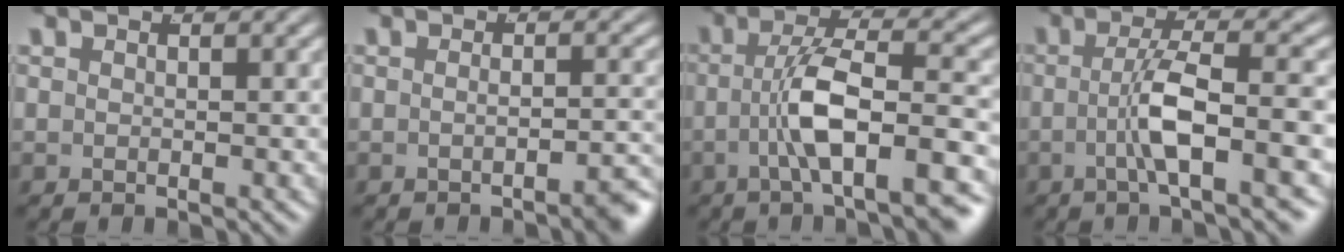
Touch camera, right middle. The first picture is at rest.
{"total": 2.7, "force": [-2.0, 0.3, 1.8], "torque": [-0.023, 0.001, -0.037]}
{"total": 6.2, "force": [-2.1, 1.3, 5.7], "torque": [-0.097, -0.003, -0.027]}
{"total": 4.7, "force": [-1.5, 0.1, 4.5], "torque": [-0.079, 0.001, -0.020]}